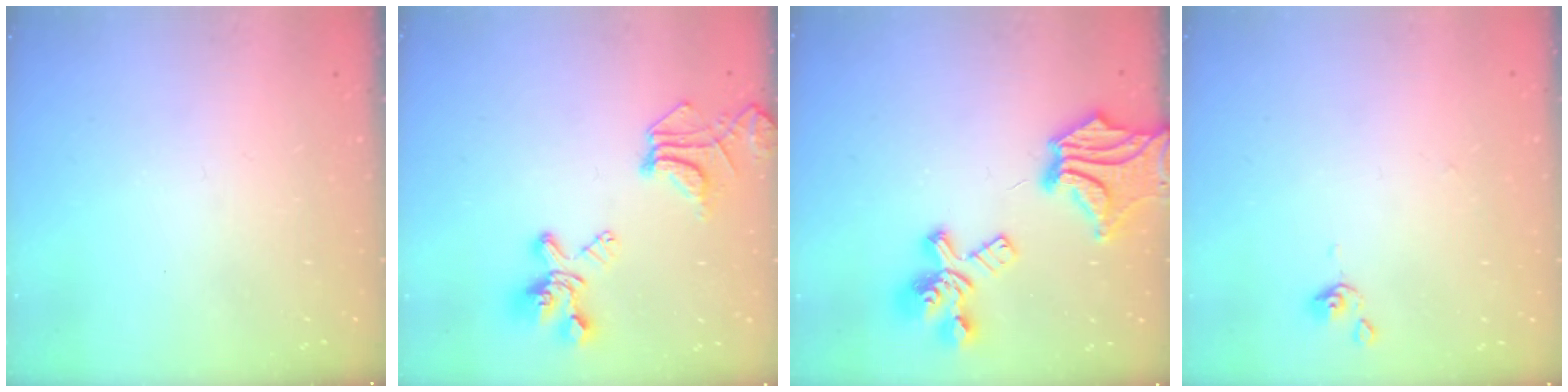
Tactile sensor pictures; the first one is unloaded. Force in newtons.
{"total": 10.4, "press": 10.2, "slide": 2.0}
{"total": 15.6, "press": 15.0, "slide": 4.4}
{"total": 0.0}